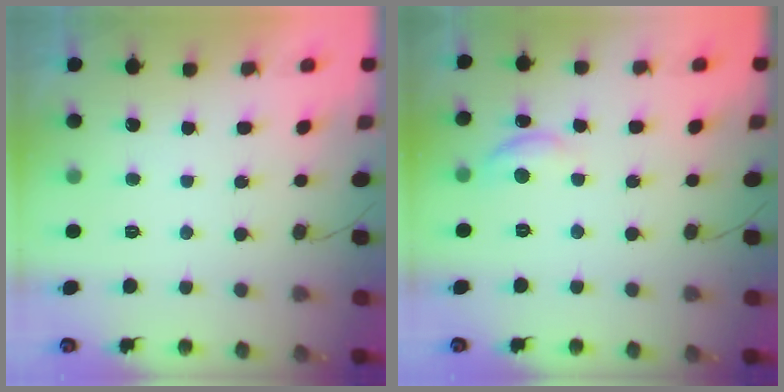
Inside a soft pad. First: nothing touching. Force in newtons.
{"total": 8.2, "press": 8.2, "slide": 0.7}